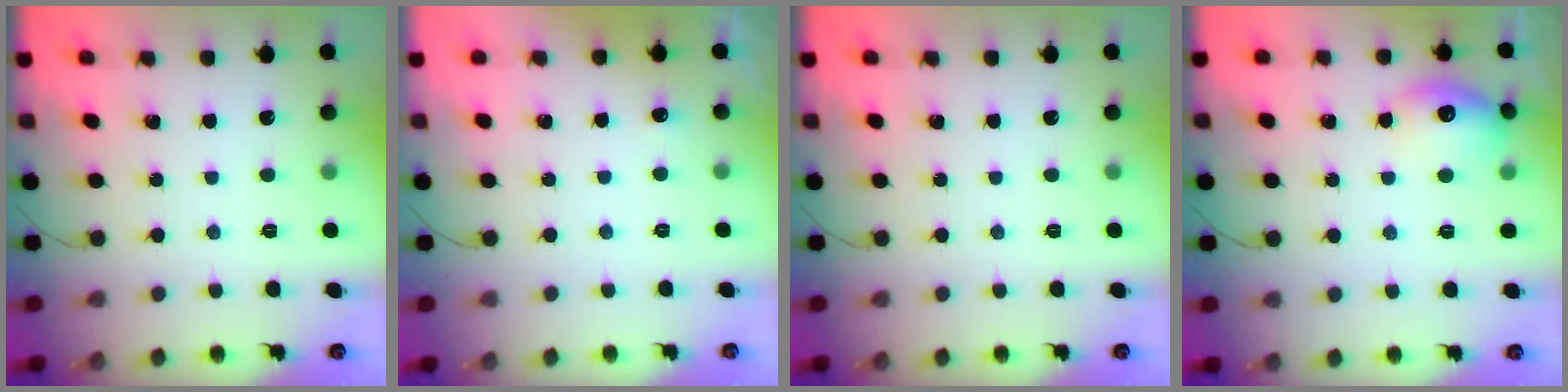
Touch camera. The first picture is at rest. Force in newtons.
{"total": 2.9, "press": 2.7, "slide": 1.2}
{"total": 0.0}
{"total": 12.5, "press": 12.5, "slide": 0.7}